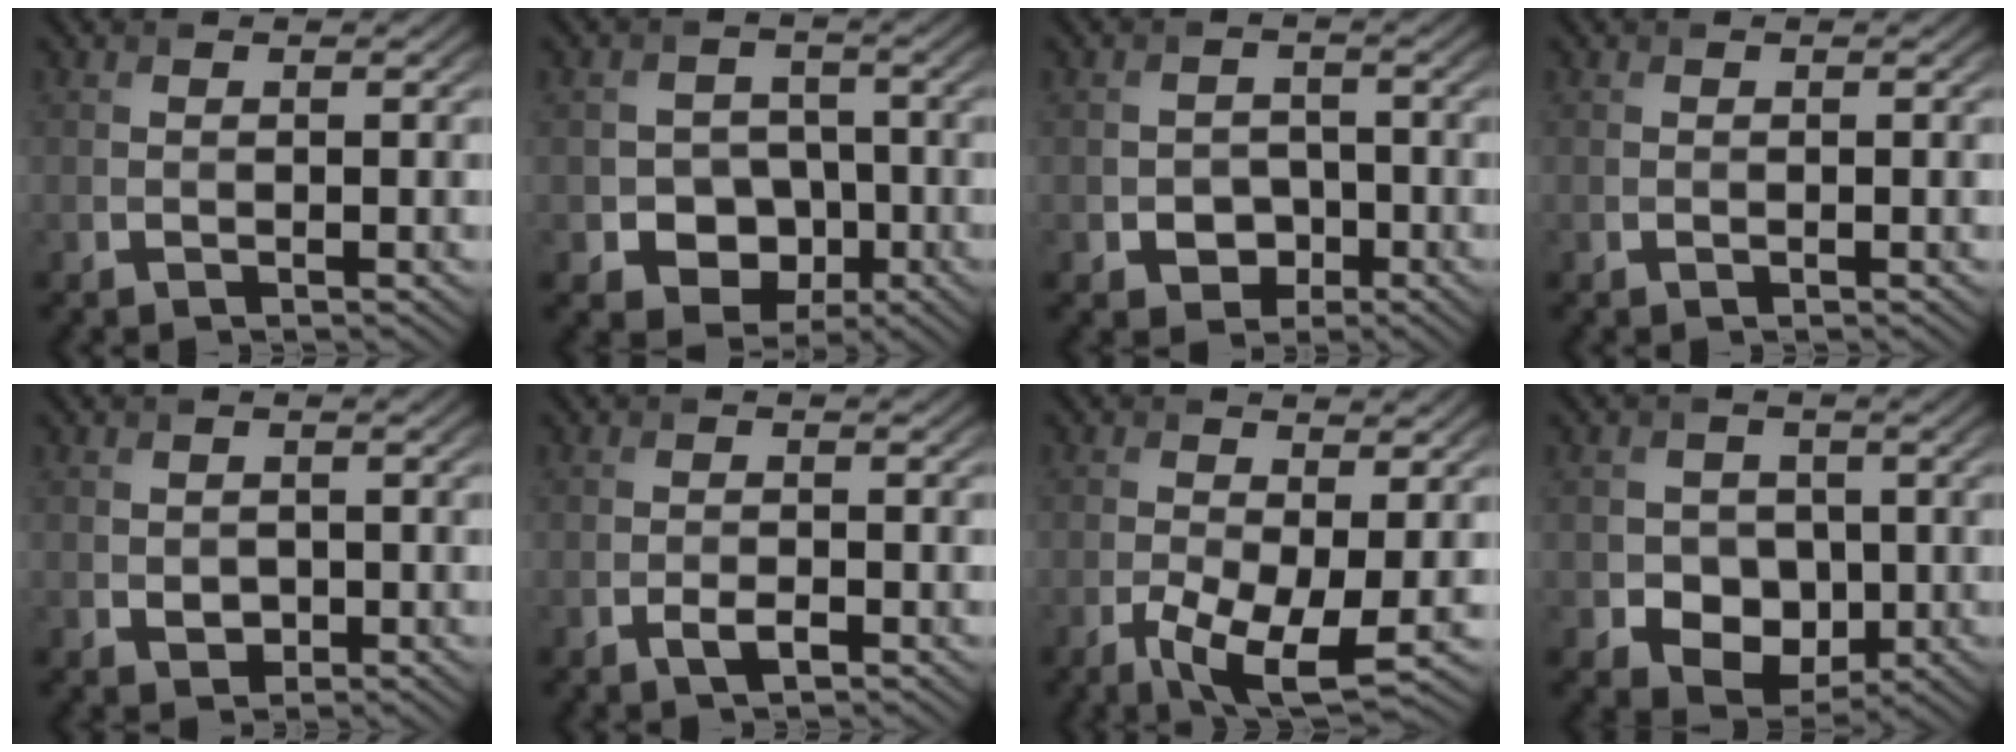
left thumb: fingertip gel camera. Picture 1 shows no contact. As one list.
[{"total": 6.9, "force": [-2.4, 5.7, 2.9], "torque": [-0.043, -0.007, -0.064]}, {"total": 3.4, "force": [-1.5, 2.8, 1.3], "torque": [-0.021, -0.002, -0.029]}, {"total": 0.0}, {"total": 1.5, "force": [-0.3, 1.3, 0.7], "torque": [-0.016, -0.009, -0.004]}, {"total": 1.8, "force": [-1.1, 0.6, 1.4], "torque": [-0.026, -0.002, -0.019]}, {"total": 6.8, "force": [-2.5, 2.5, 5.7], "torque": [-0.121, -0.015, -0.044]}, {"total": 6.3, "force": [-1.2, 5.4, 3.0], "torque": [-0.047, -0.008, -0.041]}]